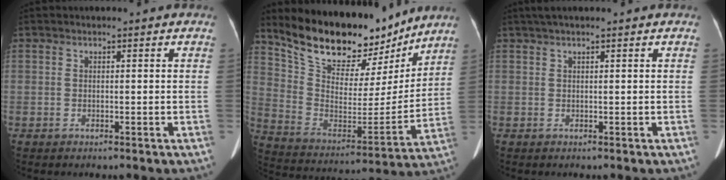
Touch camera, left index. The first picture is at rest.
{"total": 20.5, "force": [17.8, 6.4, 7.8], "torque": [-0.139, -0.026, 0.290]}
{"total": 4.3, "force": [3.4, -0.2, 2.6], "torque": [-0.040, 0.027, 0.051]}